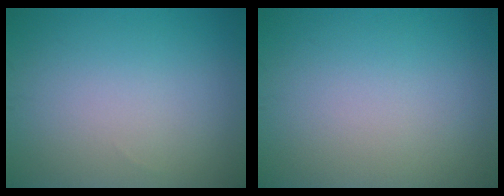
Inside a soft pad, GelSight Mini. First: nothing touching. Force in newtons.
{"total": 0.0}